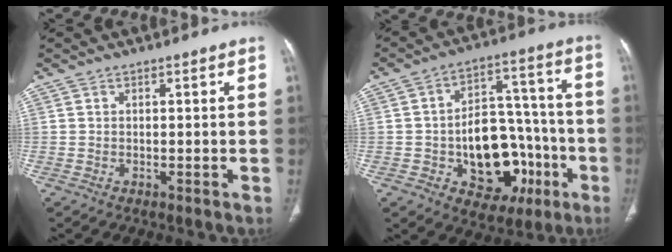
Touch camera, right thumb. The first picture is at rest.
{"total": 18.6, "force": [-5.5, 12.3, 12.8], "torque": [-0.130, 0.050, -0.066]}